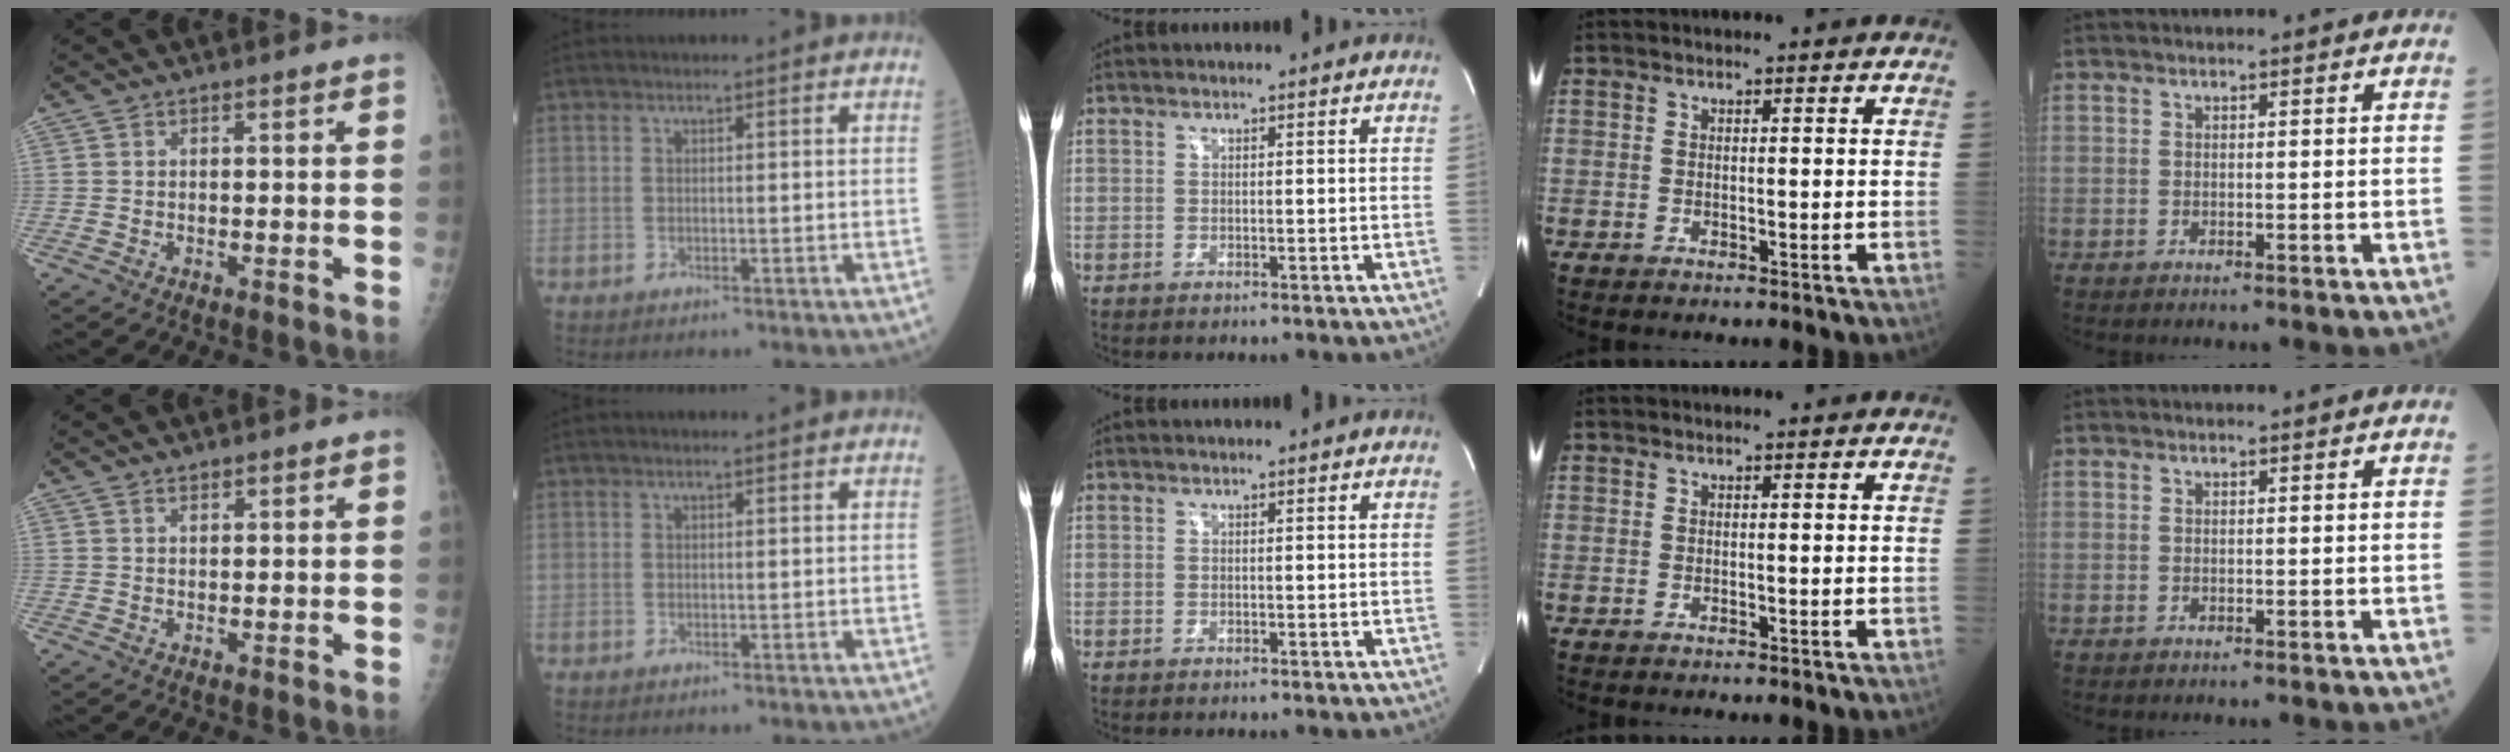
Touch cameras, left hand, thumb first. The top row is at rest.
{"thumb": {"total": 1.0, "force": [0.8, 0.5, 0.3], "torque": [0.000, -0.006, 0.012]}, "index": {"total": 0.7, "force": [0.5, 0.0, 0.4], "torque": [-0.008, 0.005, 0.009]}}